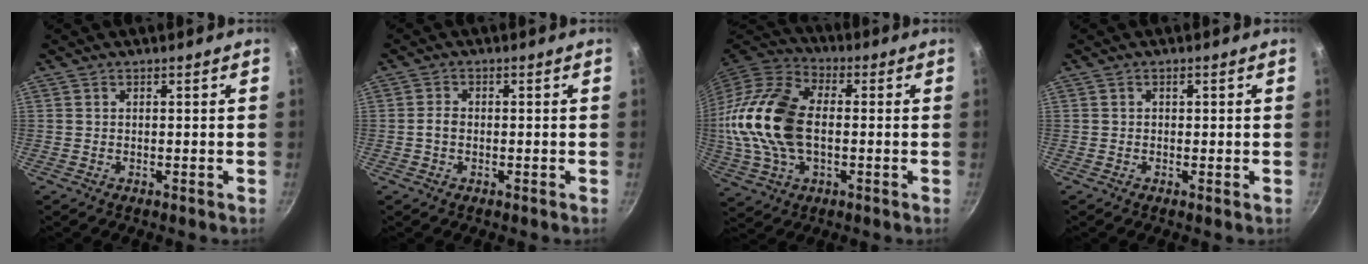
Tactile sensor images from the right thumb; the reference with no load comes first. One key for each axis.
{"total": 1.9, "fx": -0.4, "fy": 1.3, "fz": 1.3, "tx": -0.023, "ty": 0.012, "tz": -0.009}
{"total": 21.4, "fx": -0.1, "fy": 13.4, "fz": 16.7, "tx": -0.333, "ty": 0.030, "tz": -0.008}
{"total": 0.9, "fx": 0.0, "fy": 0.7, "fz": 0.5, "tx": -0.005, "ty": 0.003, "tz": -0.001}